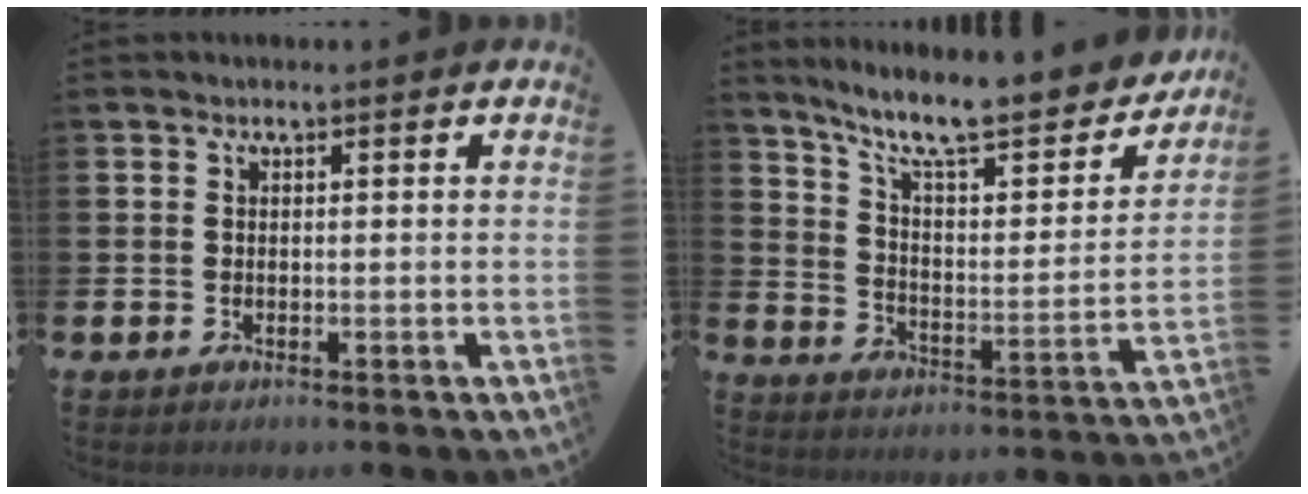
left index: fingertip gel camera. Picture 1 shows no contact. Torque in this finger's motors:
{"motor_torque": [0.43, -0.59, 1.04, 0.21]}